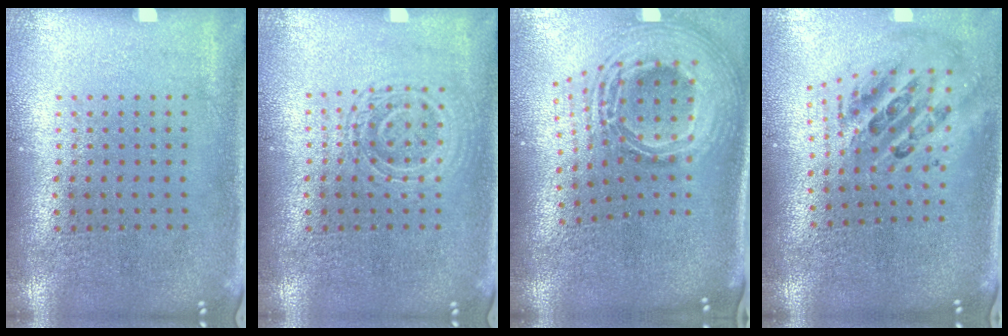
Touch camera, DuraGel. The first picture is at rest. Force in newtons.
{"total": 2.3, "press": 2.2, "slide": 0.5}
{"total": 3.0, "press": 2.0, "slide": 2.2}
{"total": 2.4, "press": 1.7, "slide": 1.7}